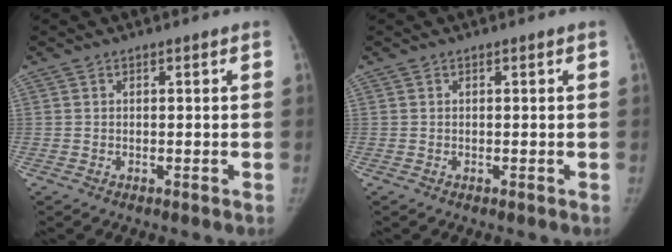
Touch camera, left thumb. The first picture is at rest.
{"total": 0.0}